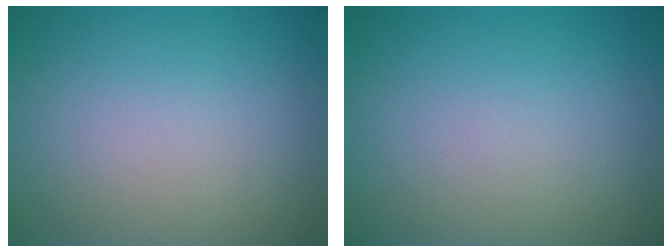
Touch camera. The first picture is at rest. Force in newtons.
{"total": 0.0}